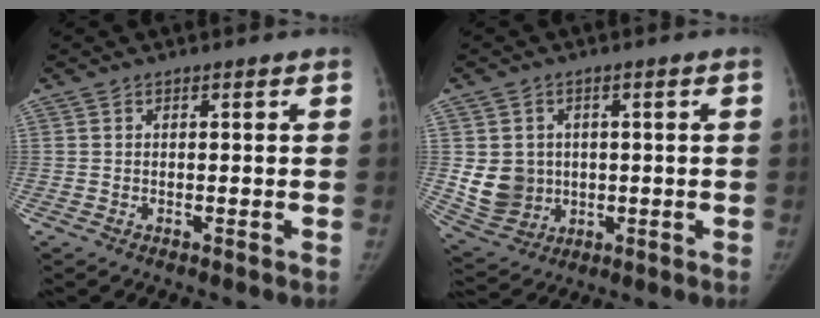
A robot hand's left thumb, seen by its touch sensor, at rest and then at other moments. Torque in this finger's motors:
{"motor_torque": [0.68, 1.24, 0.41, -0.71, 0.24]}